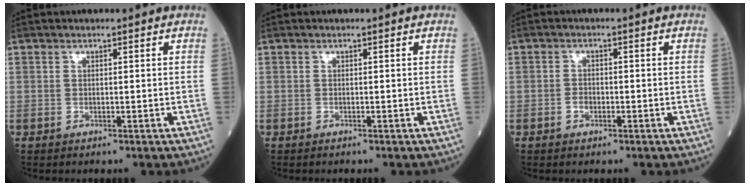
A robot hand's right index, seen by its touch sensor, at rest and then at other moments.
{"total": 0.0}
{"total": 1.5, "force": [-0.6, 1.0, 0.9], "torque": [-0.010, 0.005, -0.011]}